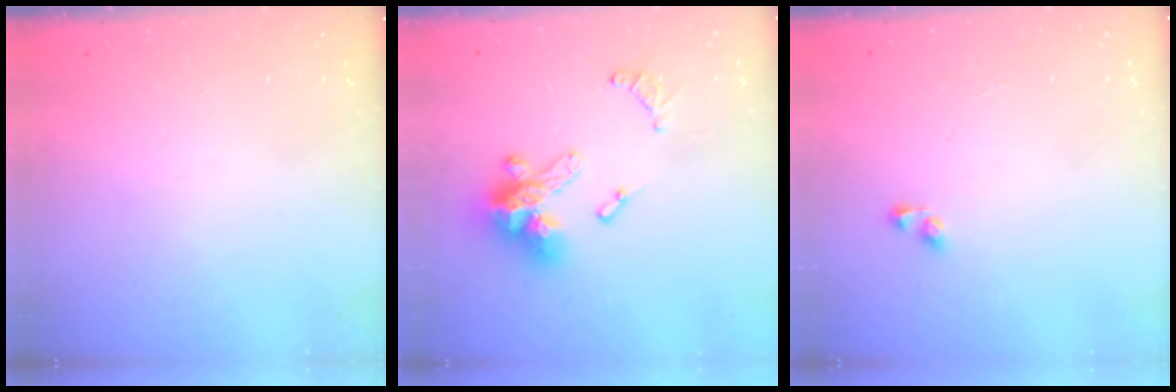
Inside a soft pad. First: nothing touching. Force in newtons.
{"total": 15.9, "press": 15.8, "slide": 2.0}
{"total": 3.1, "press": 3.1, "slide": 0.2}